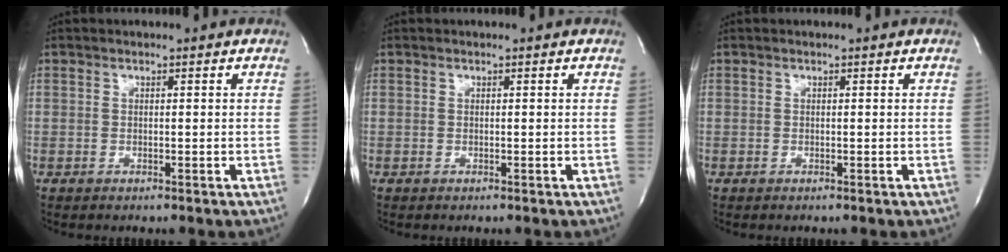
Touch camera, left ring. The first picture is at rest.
{"total": 0.0}
{"total": 0.0}